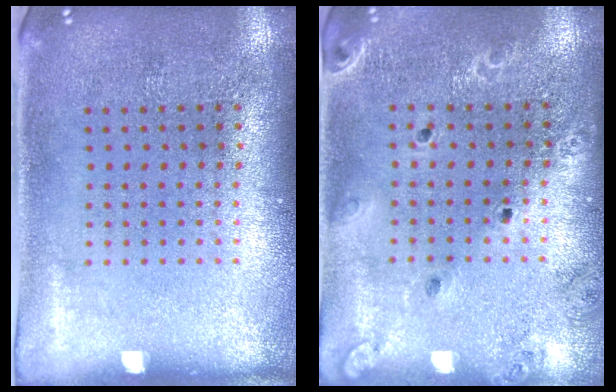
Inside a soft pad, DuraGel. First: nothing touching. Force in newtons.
{"total": 1.7, "press": 1.7, "slide": 0.4}